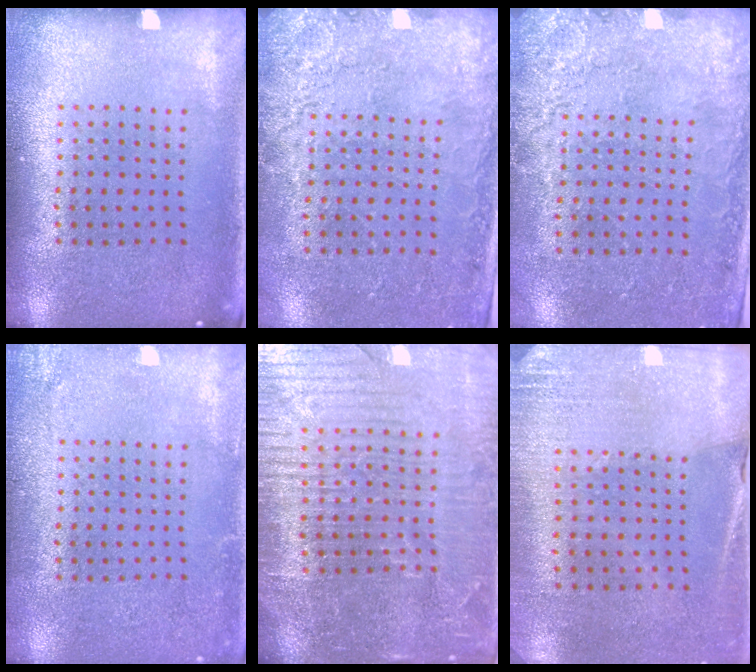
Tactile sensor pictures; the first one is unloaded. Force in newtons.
{"total": 2.6, "press": 2.3, "slide": 1.1}
{"total": 2.6, "press": 2.3, "slide": 1.2}
{"total": 1.8, "press": 1.8, "slide": 0.2}
{"total": 5.3, "press": 4.8, "slide": 2.3}
{"total": 2.7, "press": 2.6, "slide": 0.9}